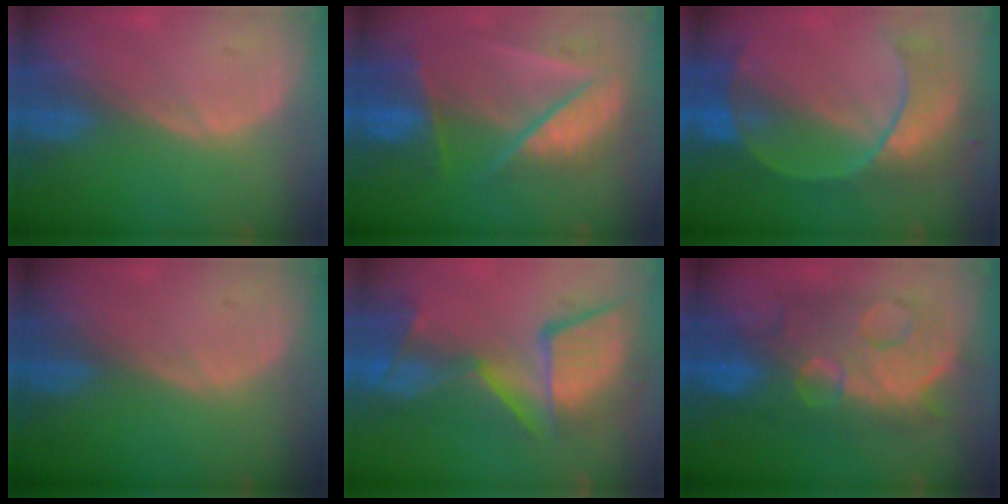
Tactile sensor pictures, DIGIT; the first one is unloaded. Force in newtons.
{"total": 9.8, "press": 8.2, "slide": 5.3}
{"total": 8.9, "press": 8.2, "slide": 3.5}
{"total": 0.0}
{"total": 13.4, "press": 11.3, "slide": 7.3}
{"total": 11.7, "press": 11.6, "slide": 1.1}